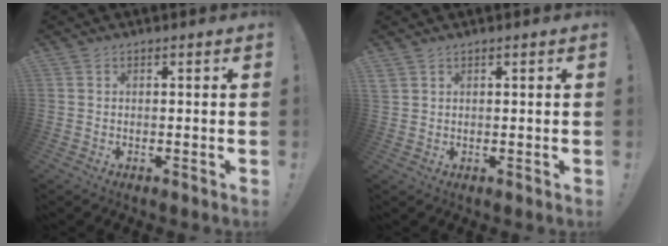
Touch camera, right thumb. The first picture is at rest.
{"total": 1.7, "force": [1.3, 0.7, 0.8], "torque": [-0.024, 0.001, 0.026]}